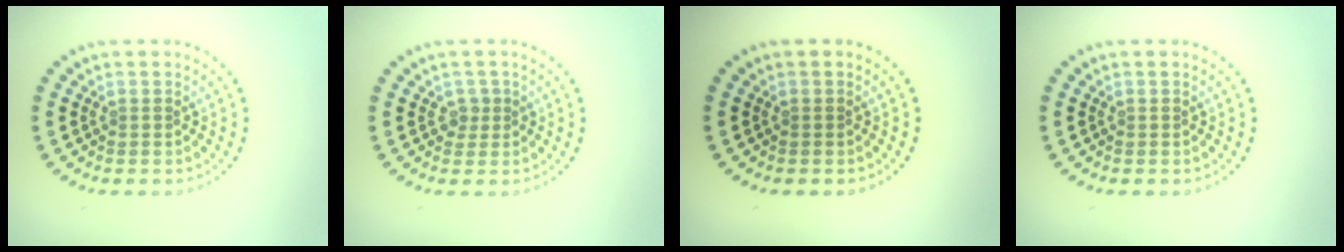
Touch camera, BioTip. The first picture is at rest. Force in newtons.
{"total": 1.2, "press": 1.0, "slide": 0.7}
{"total": 0.0}
{"total": 0.0}